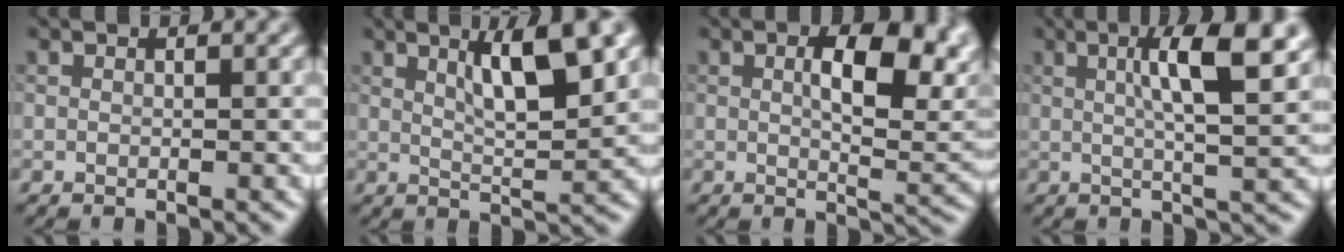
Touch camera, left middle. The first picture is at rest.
{"total": 6.3, "force": [2.6, 1.5, 5.5], "torque": [-0.085, 0.002, 0.042]}
{"total": 8.9, "force": [1.9, 3.8, 7.8], "torque": [-0.117, 0.002, 0.035]}
{"total": 7.3, "force": [2.2, 1.6, 6.8], "torque": [-0.095, 0.011, 0.032]}